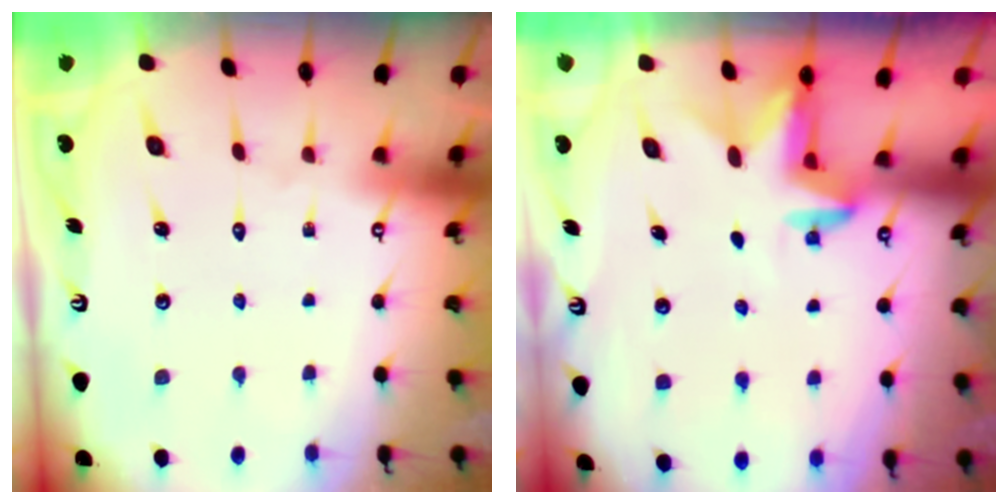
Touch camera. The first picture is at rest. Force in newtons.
{"total": 2.9, "press": 2.9, "slide": 0.7}